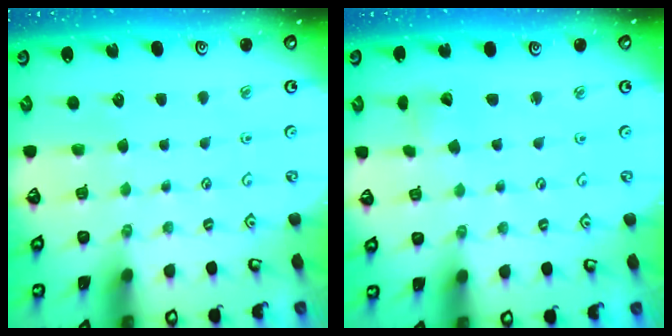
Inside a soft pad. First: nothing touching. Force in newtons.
{"total": 2.6, "press": 2.6, "slide": 0.4}